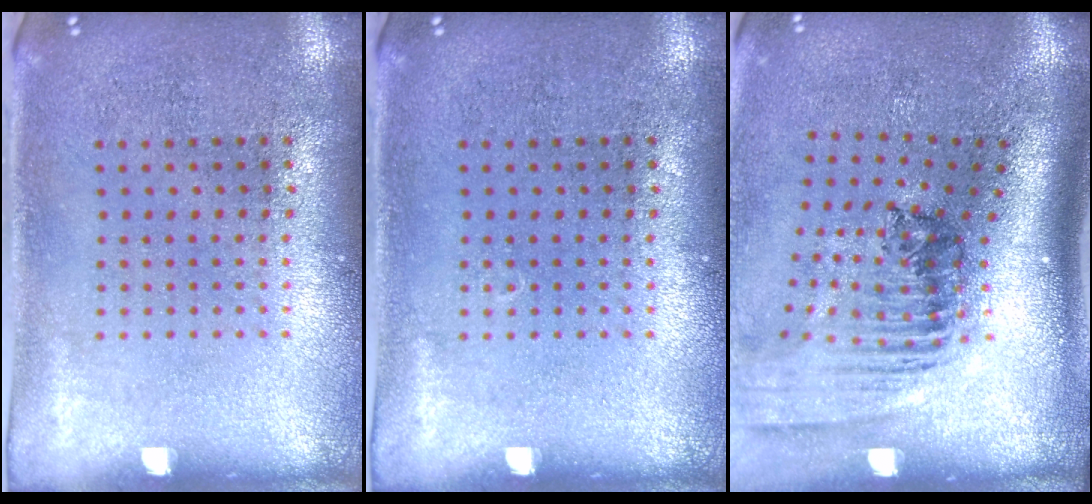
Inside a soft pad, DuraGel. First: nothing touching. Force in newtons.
{"total": 0.0}
{"total": 2.4, "press": 1.6, "slide": 1.8}